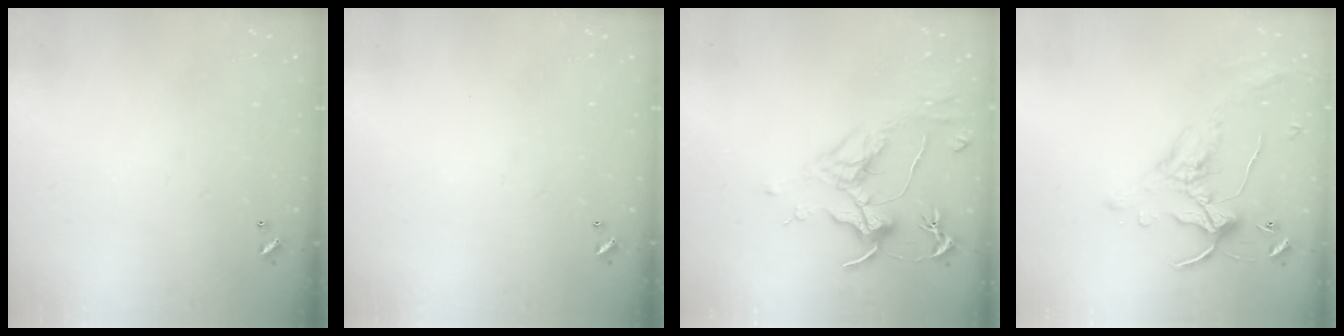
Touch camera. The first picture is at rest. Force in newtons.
{"total": 0.0}
{"total": 1.7, "press": 1.5, "slide": 0.9}
{"total": 0.9, "press": 0.1, "slide": 0.9}